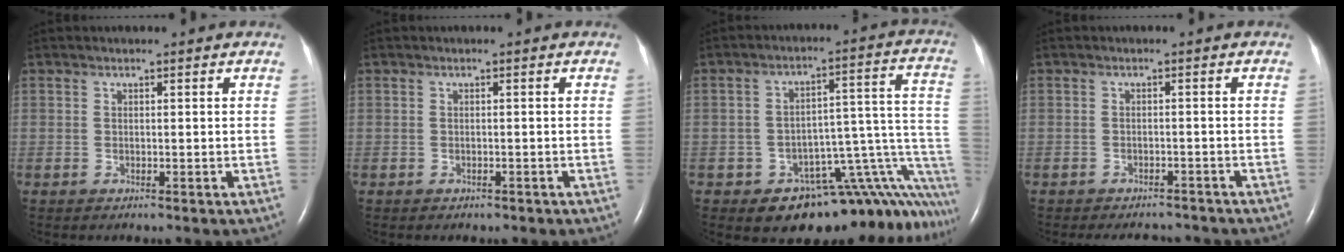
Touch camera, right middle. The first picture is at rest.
{"total": 1.0, "force": [-0.8, 0.5, 0.4], "torque": [-0.011, 0.000, -0.006]}
{"total": 17.1, "force": [-13.9, 4.9, 8.6], "torque": [0.009, 0.083, -0.169]}
{"total": 6.8, "force": [-6.3, 2.2, 1.5], "torque": [-0.020, -0.002, -0.075]}